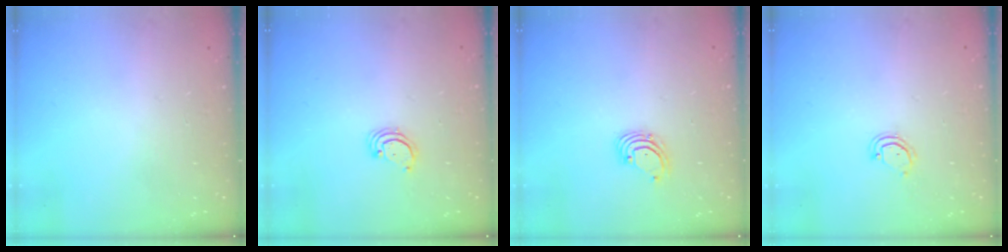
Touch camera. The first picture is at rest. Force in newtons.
{"total": 2.5, "press": 2.5, "slide": 0.2}
{"total": 1.8, "press": 1.8, "slide": 0.2}
{"total": 3.6, "press": 3.6, "slide": 0.2}